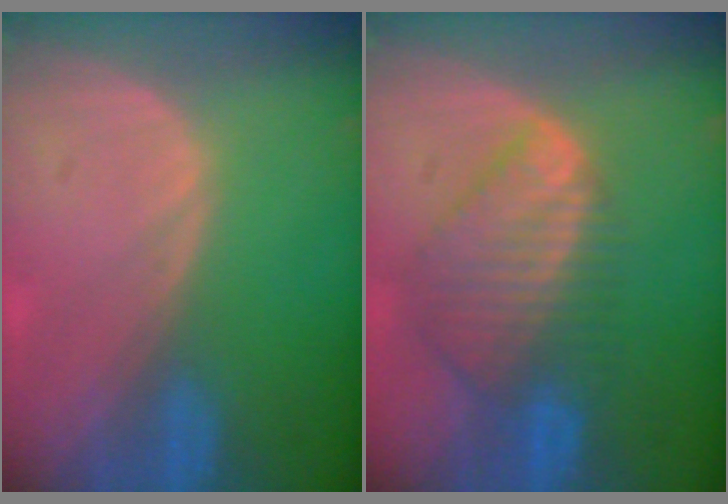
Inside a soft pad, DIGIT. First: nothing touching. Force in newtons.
{"total": 8.9, "press": 7.7, "slide": 4.4}